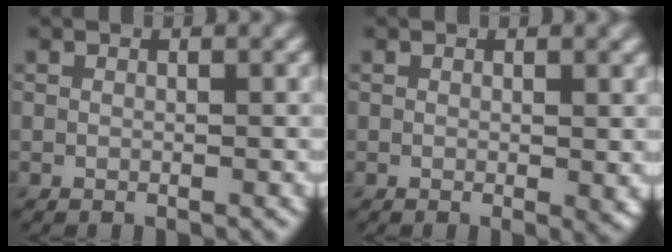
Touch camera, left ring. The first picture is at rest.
{"total": 1.3, "force": [0.3, 0.1, 1.3], "torque": [-0.011, -0.003, 0.004]}